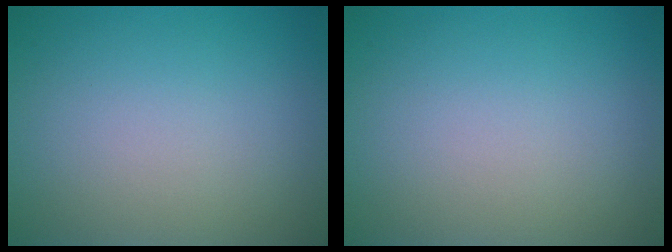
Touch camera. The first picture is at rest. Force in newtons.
{"total": 0.0}